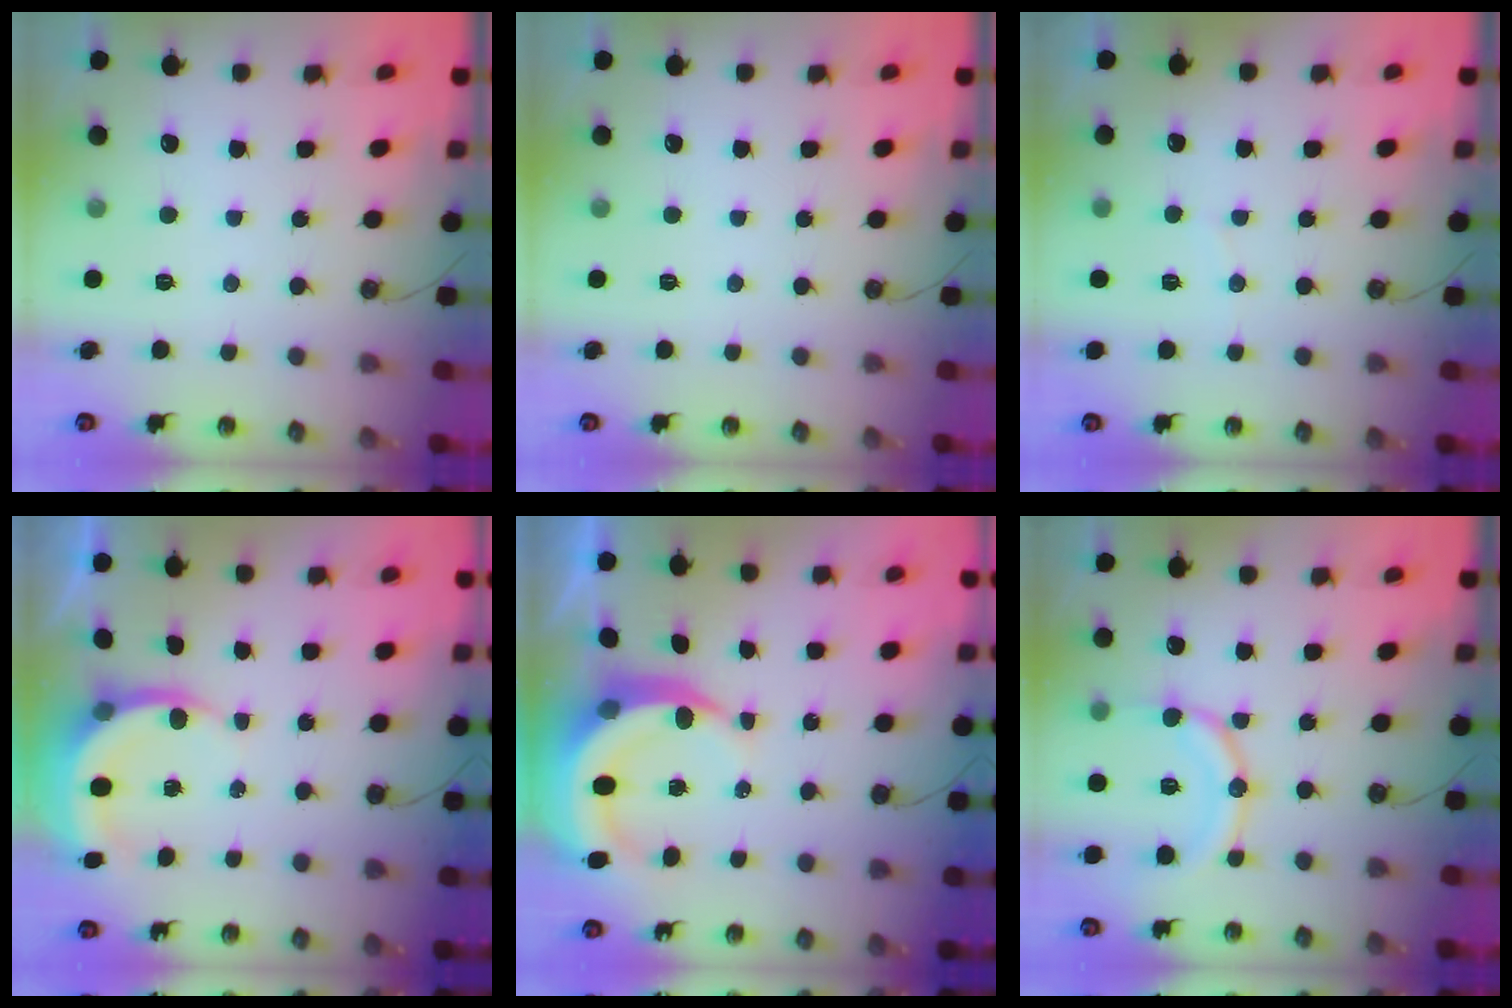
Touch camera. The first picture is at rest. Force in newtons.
{"total": 0.0}
{"total": 1.8, "press": 1.5, "slide": 1.1}
{"total": 4.8, "press": 4.7, "slide": 0.6}
{"total": 9.0, "press": 8.8, "slide": 1.5}
{"total": 14.2, "press": 14.0, "slide": 2.1}